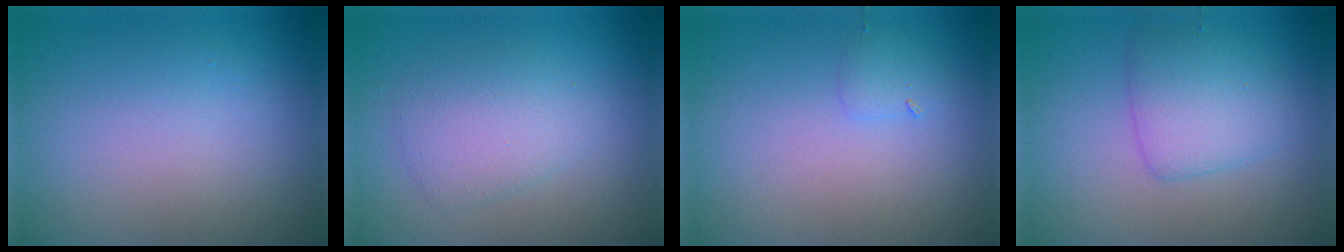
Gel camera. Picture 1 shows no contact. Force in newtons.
{"total": 2.8, "press": 2.8, "slide": 0.2}
{"total": 1.0, "press": 1.0, "slide": 0.0}
{"total": 3.3, "press": 3.3, "slide": 0.1}